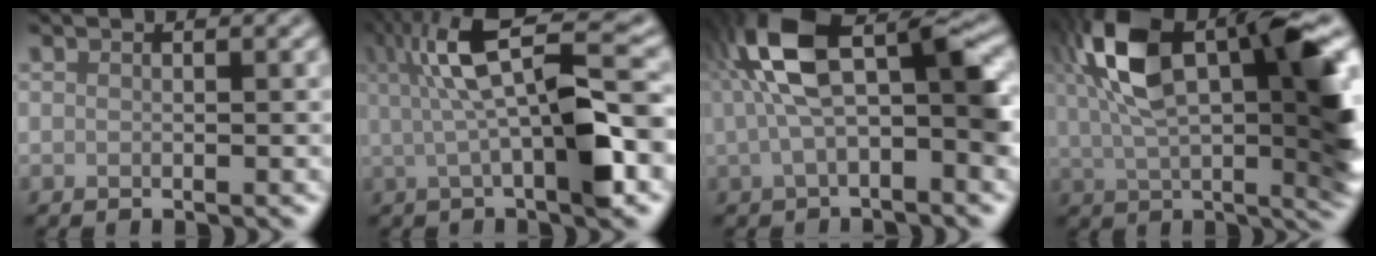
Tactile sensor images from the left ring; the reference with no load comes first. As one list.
[{"total": 9.7, "force": [1.5, 2.6, 9.2], "torque": [-0.156, 0.012, 0.026]}, {"total": 9.7, "force": [0.5, 4.0, 8.8], "torque": [-0.164, 0.030, -0.004]}, {"total": 13.3, "force": [3.4, 5.8, 11.5], "torque": [-0.204, -0.004, 0.067]}]